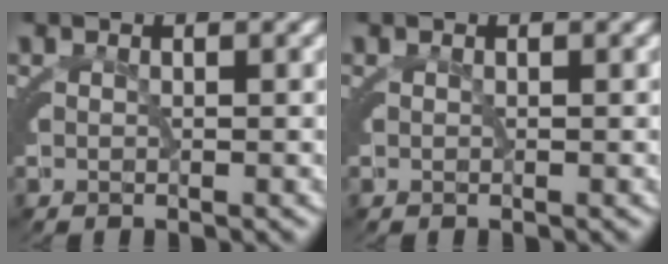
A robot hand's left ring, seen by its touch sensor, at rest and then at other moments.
{"total": 0.0}